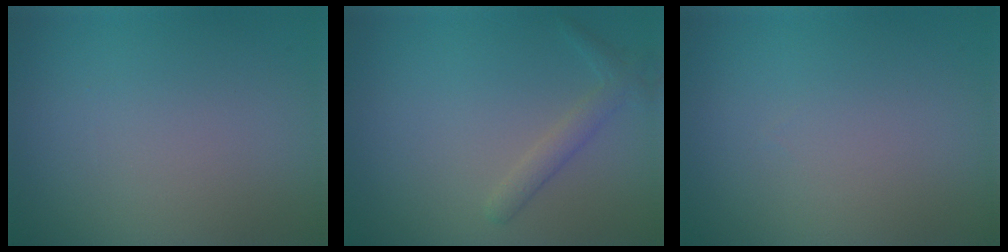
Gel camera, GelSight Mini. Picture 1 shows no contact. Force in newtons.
{"total": 1.6, "press": 1.6, "slide": 0.1}
{"total": 0.0}